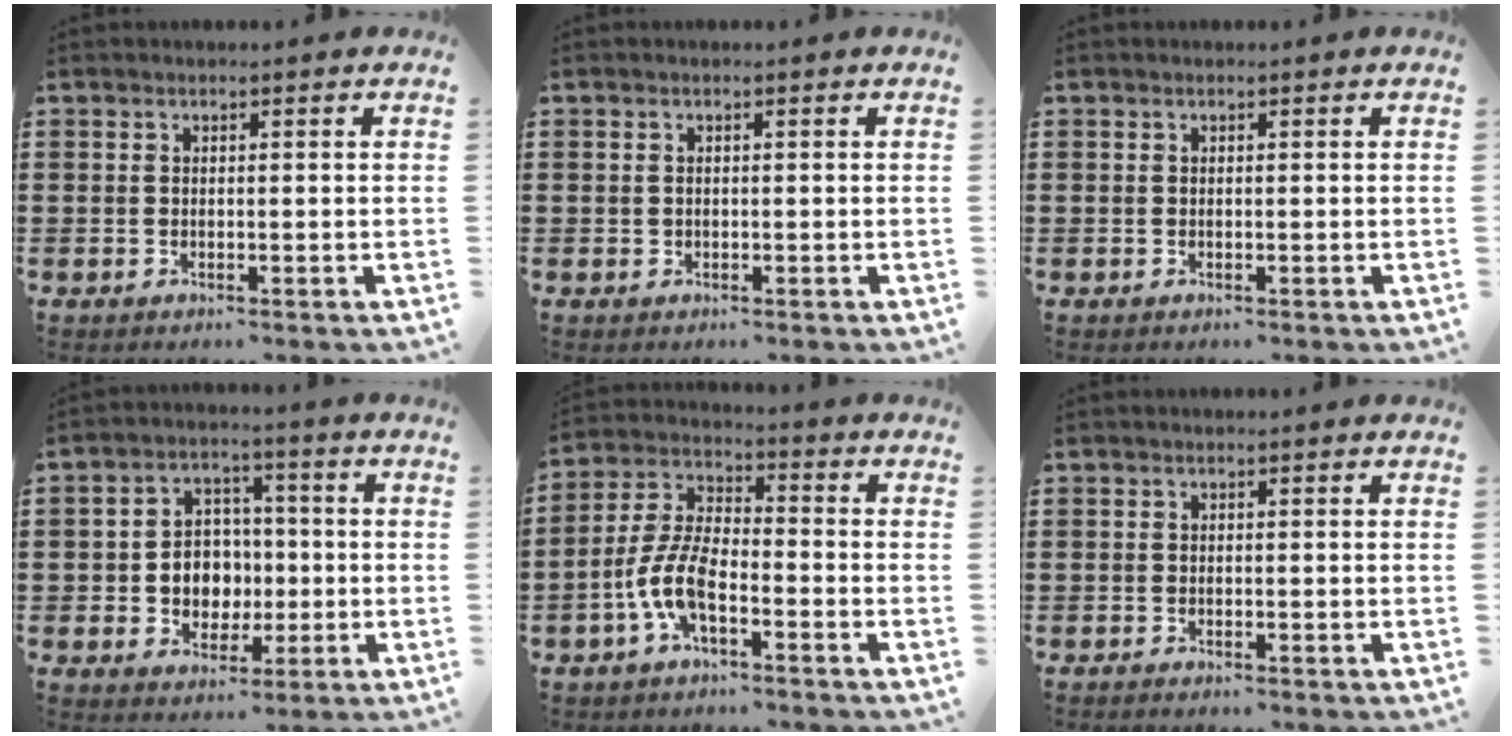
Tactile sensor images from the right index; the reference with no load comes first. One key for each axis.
{"total": 0.6, "fx": 0.1, "fy": 0.5, "fz": 0.3, "tx": -0.008, "ty": 0.002, "tz": 0.002}
{"total": 0.0}
{"total": 6.0, "fx": -0.8, "fy": 5.4, "fz": 2.4, "tx": -0.046, "ty": 0.008, "tz": -0.016}
{"total": 7.9, "fx": -3.4, "fy": 3.0, "fz": 6.4, "tx": -0.155, "ty": -0.005, "tz": -0.070}
{"total": 0.7, "fx": -0.7, "fy": -0.2, "fz": 0.0, "tx": -0.001, "ty": -0.004, "tz": -0.014}